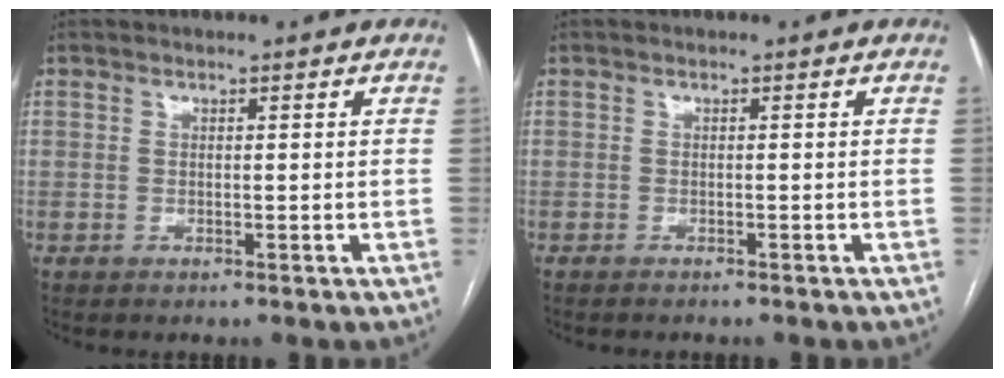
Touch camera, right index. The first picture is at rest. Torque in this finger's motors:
{"motor_torque": [-0.05, -0.06, -0.02, 0.00]}